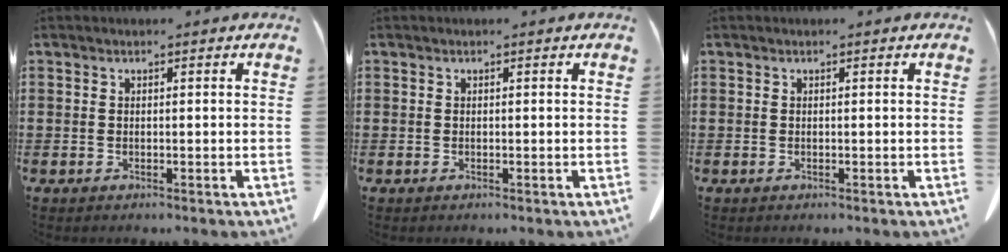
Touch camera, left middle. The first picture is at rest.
{"total": 0.0}
{"total": 0.0}